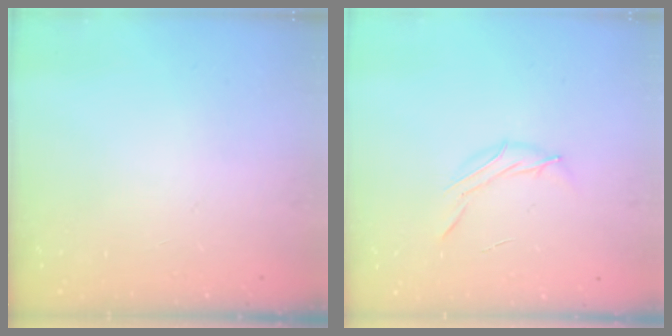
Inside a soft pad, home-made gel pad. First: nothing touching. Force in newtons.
{"total": 7.9, "press": 7.8, "slide": 1.2}